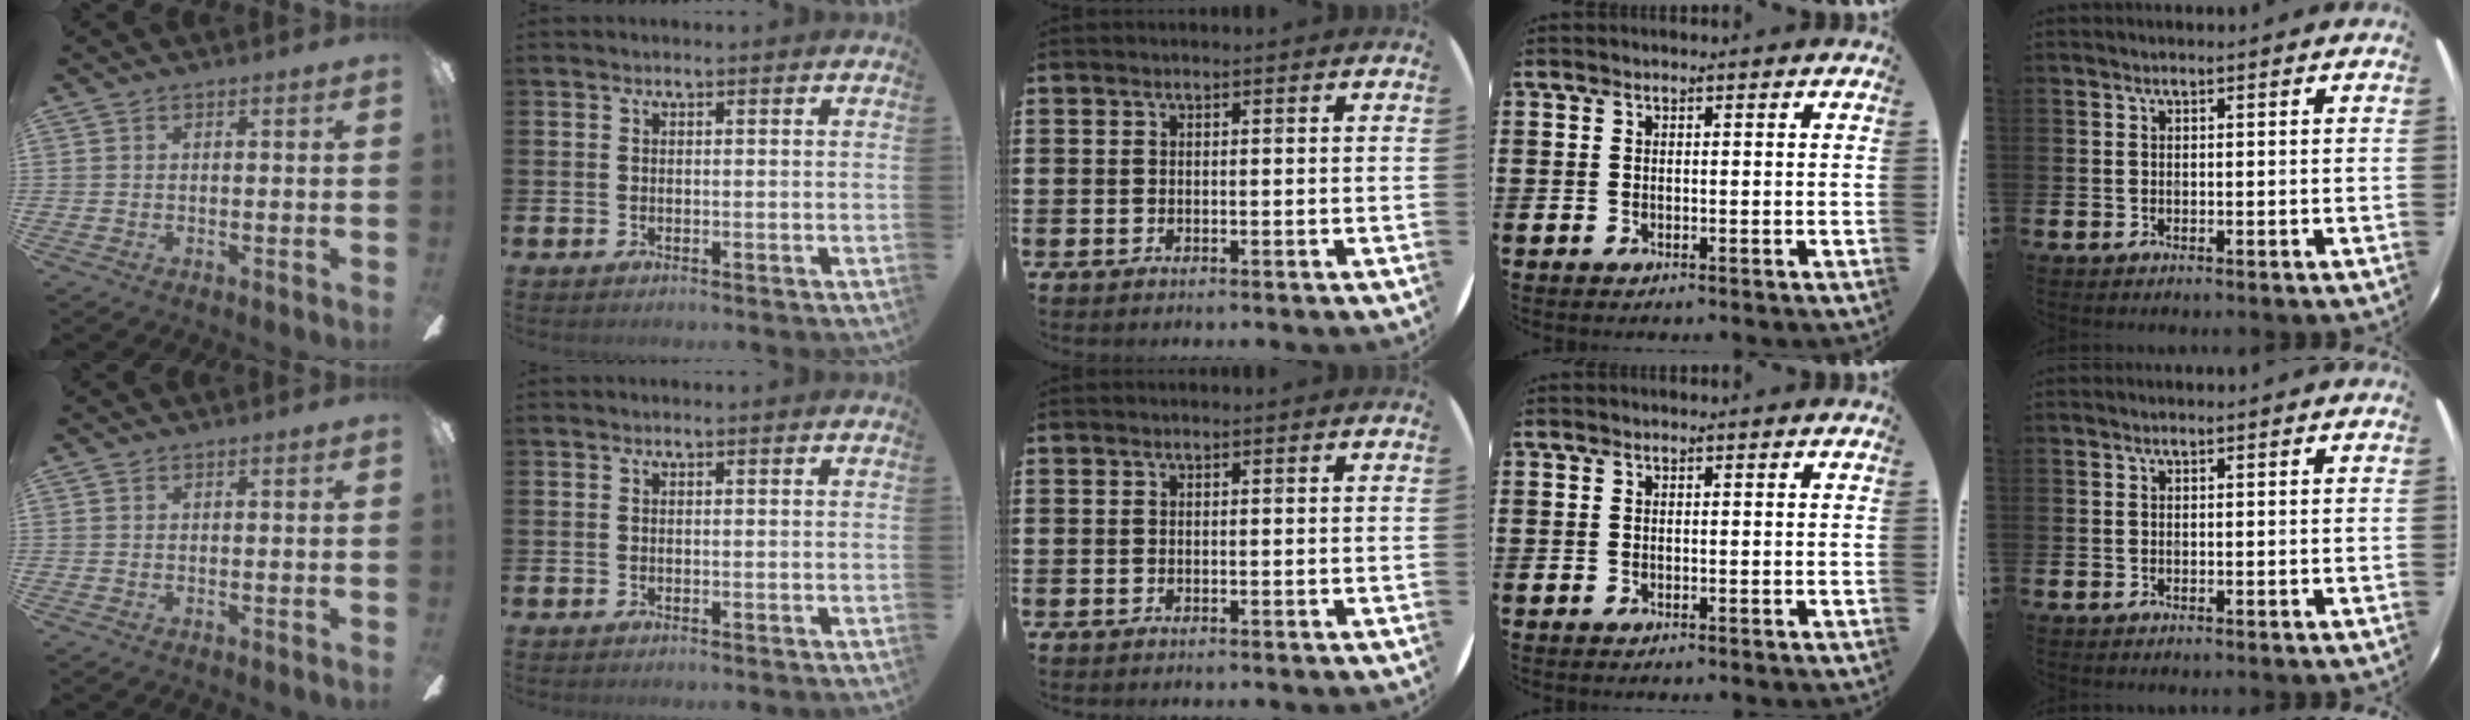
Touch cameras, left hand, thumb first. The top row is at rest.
{}